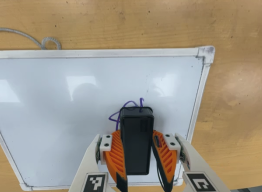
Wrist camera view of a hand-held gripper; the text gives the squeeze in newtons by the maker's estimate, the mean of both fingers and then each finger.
{"total": 10.5, "left": 10.9, "right": 10.1}